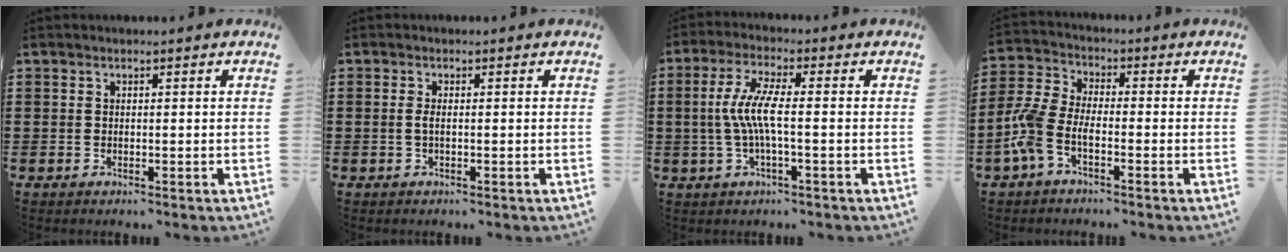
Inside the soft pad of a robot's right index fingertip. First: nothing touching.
{"total": 1.3, "force": [-0.3, 0.3, 1.2], "torque": [-0.032, -0.004, -0.008]}
{"total": 6.4, "force": [-0.8, 0.7, 6.3], "torque": [-0.143, -0.013, -0.026]}
{"total": 5.7, "force": [-3.4, 2.2, 4.1], "torque": [-0.122, -0.013, -0.075]}